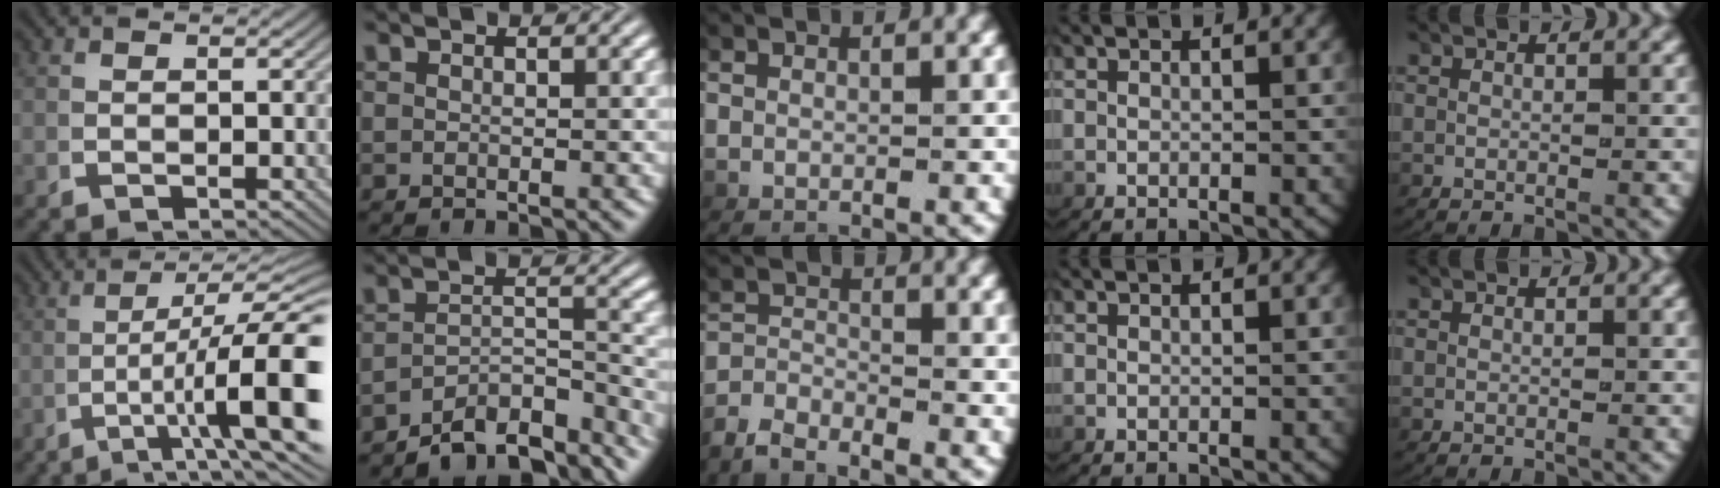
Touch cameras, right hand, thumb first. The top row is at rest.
{"thumb": {"total": 10.0, "force": [-1.5, 4.0, 9.0], "torque": [-0.151, -0.023, -0.007]}, "index": {"total": 8.7, "force": [-7.6, 2.2, 3.5], "torque": [-0.037, -0.026, -0.109]}, "middle": {"total": 2.9, "force": [-2.9, 0.2, 0.5], "torque": [-0.009, -0.003, -0.055]}}